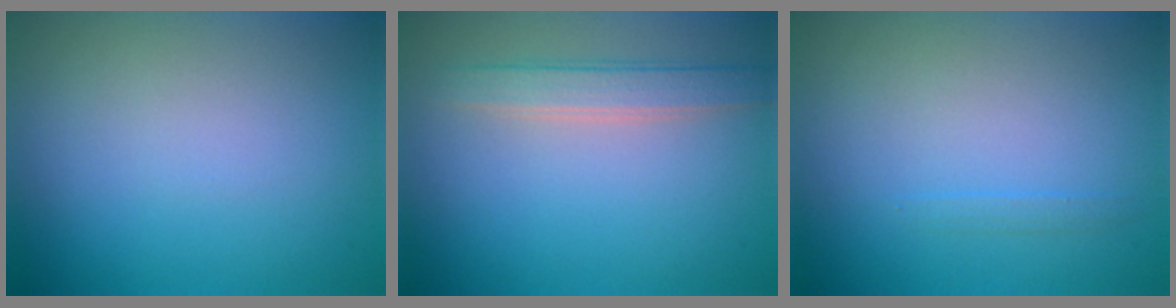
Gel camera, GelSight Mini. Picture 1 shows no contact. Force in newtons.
{"total": 2.6, "press": 2.6, "slide": 0.2}
{"total": 0.6, "press": 0.6, "slide": 0.1}